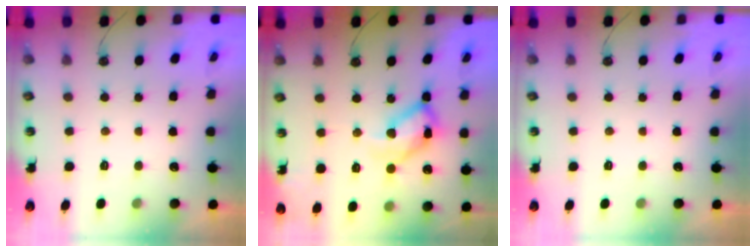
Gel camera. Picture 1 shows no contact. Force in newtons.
{"total": 17.0, "press": 16.9, "slide": 2.0}
{"total": 0.0}